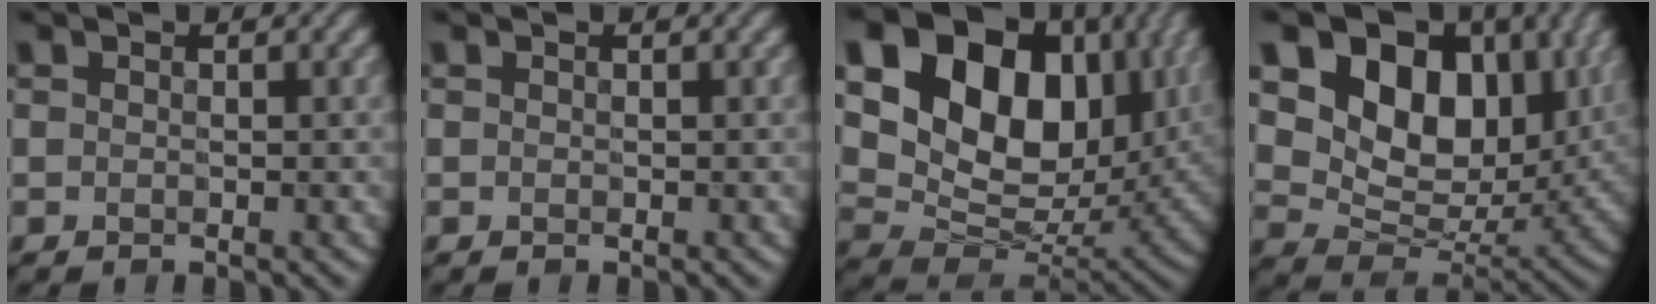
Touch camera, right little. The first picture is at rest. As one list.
[{"total": 0.0}, {"total": 19.7, "force": [7.5, 13.6, 12.1], "torque": [-0.241, 0.055, 0.144]}, {"total": 13.8, "force": [5.2, 9.4, 8.6], "torque": [-0.143, 0.013, 0.087]}]